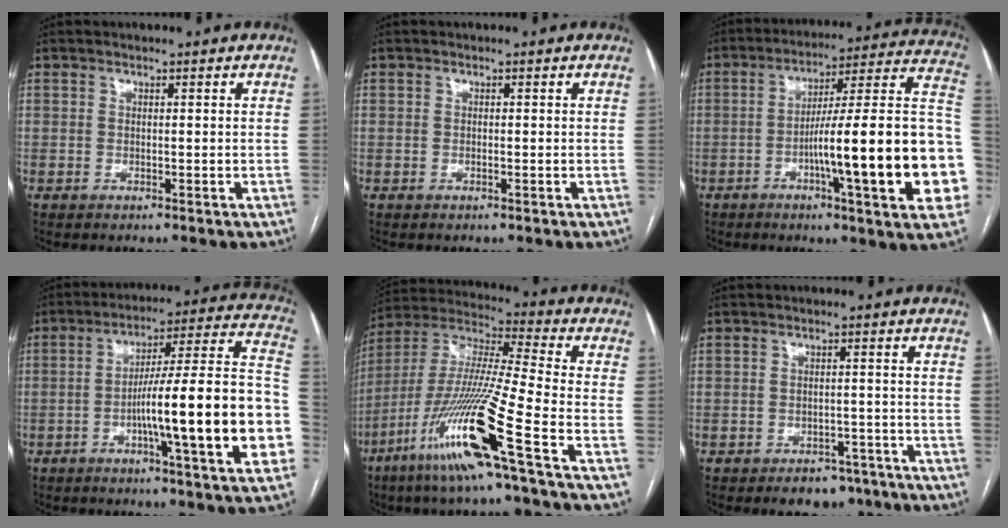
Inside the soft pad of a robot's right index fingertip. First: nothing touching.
{"total": 0.0}
{"total": 25.2, "force": [-5.5, 1.6, 24.6], "torque": [-0.253, 0.017, -0.081]}
{"total": 22.2, "force": [-5.6, 0.8, 21.4], "torque": [-0.246, 0.016, -0.083]}
{"total": 19.0, "force": [-9.4, -1.1, 16.5], "torque": [-0.361, -0.044, -0.187]}
{"total": 6.4, "force": [-4.8, 3.4, 2.5], "torque": [-0.027, 0.006, -0.064]}